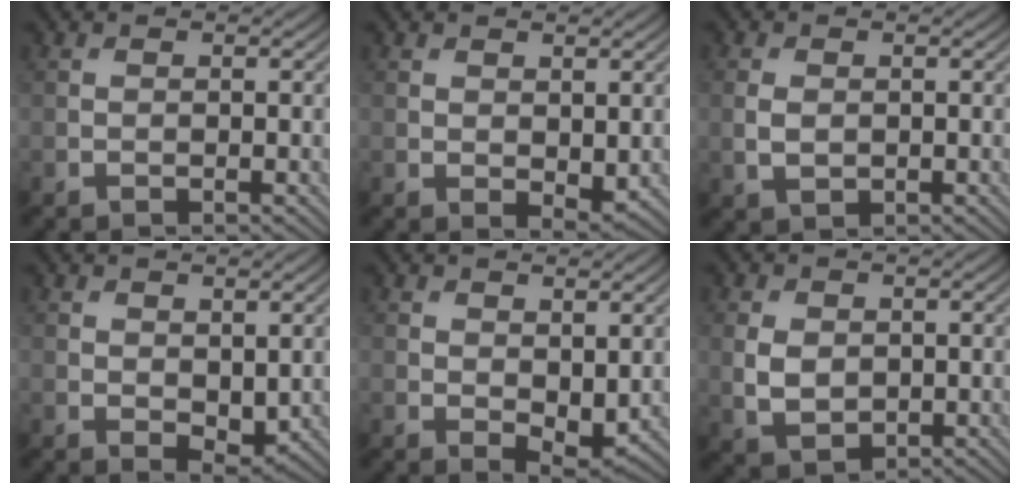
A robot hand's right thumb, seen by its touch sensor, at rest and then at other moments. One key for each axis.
{"total": 2.4, "fx": 0.8, "fy": 1.3, "fz": 1.8, "tx": -0.031, "ty": -0.010, "tz": 0.020}
{"total": 2.6, "fx": 0.0, "fy": 1.9, "fz": 1.8, "tx": -0.046, "ty": -0.004, "tz": 0.001}
{"total": 3.2, "fx": 0.9, "fy": 1.9, "fz": 2.4, "tx": -0.043, "ty": -0.009, "tz": 0.024}
{"total": 4.0, "fx": 0.9, "fy": 2.3, "fz": 3.1, "tx": -0.055, "ty": -0.010, "tz": 0.021}
{"total": 4.3, "fx": 0.3, "fy": 3.2, "fz": 2.9, "tx": -0.073, "ty": -0.004, "tz": 0.011}